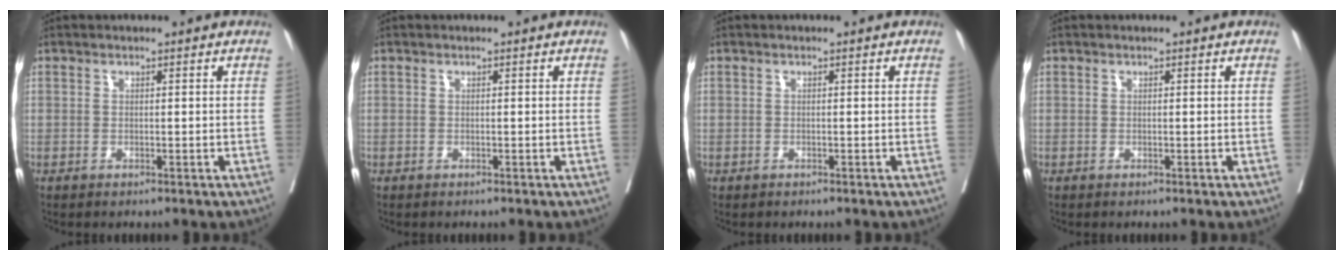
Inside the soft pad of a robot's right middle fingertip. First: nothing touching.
{"total": 0.0}
{"total": 0.0}
{"total": 0.0}